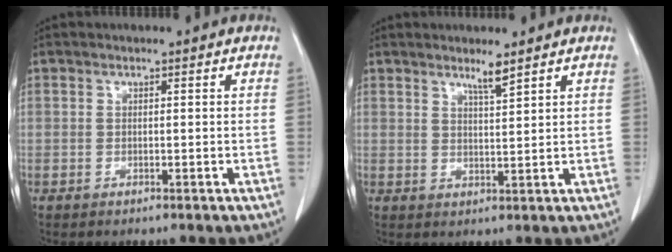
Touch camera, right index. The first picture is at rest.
{"total": 2.7, "force": [2.1, -0.4, 1.6], "torque": [-0.031, -0.008, 0.040]}